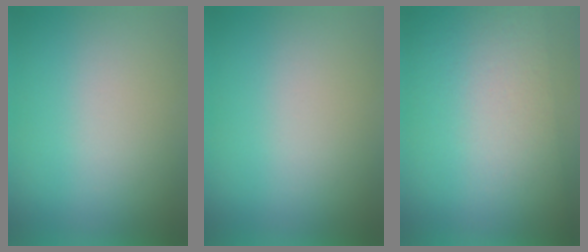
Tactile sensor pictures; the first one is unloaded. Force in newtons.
{"total": 0.0}
{"total": 2.8}